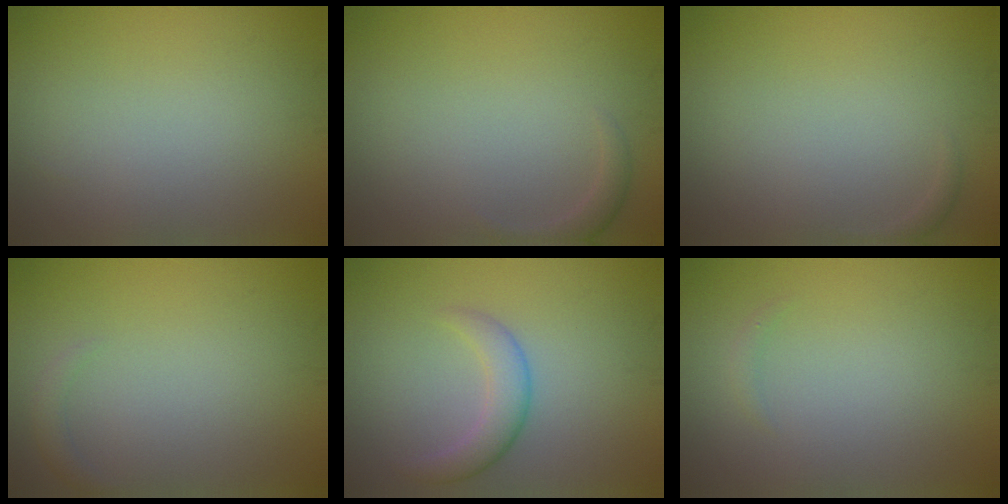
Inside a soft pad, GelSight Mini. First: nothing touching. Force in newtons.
{"total": 1.2, "press": 1.2, "slide": 0.1}
{"total": 0.5, "press": 0.5, "slide": 0.1}
{"total": 0.9, "press": 0.9, "slide": 0.1}
{"total": 2.6, "press": 2.6, "slide": 0.1}
{"total": 0.5, "press": 0.5, "slide": 0.1}